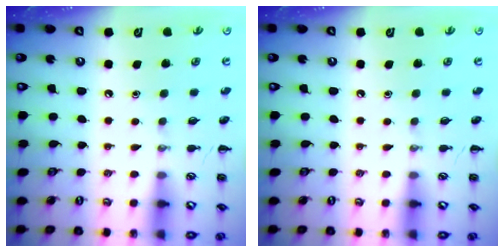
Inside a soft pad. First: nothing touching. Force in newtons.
{"total": 0.0}